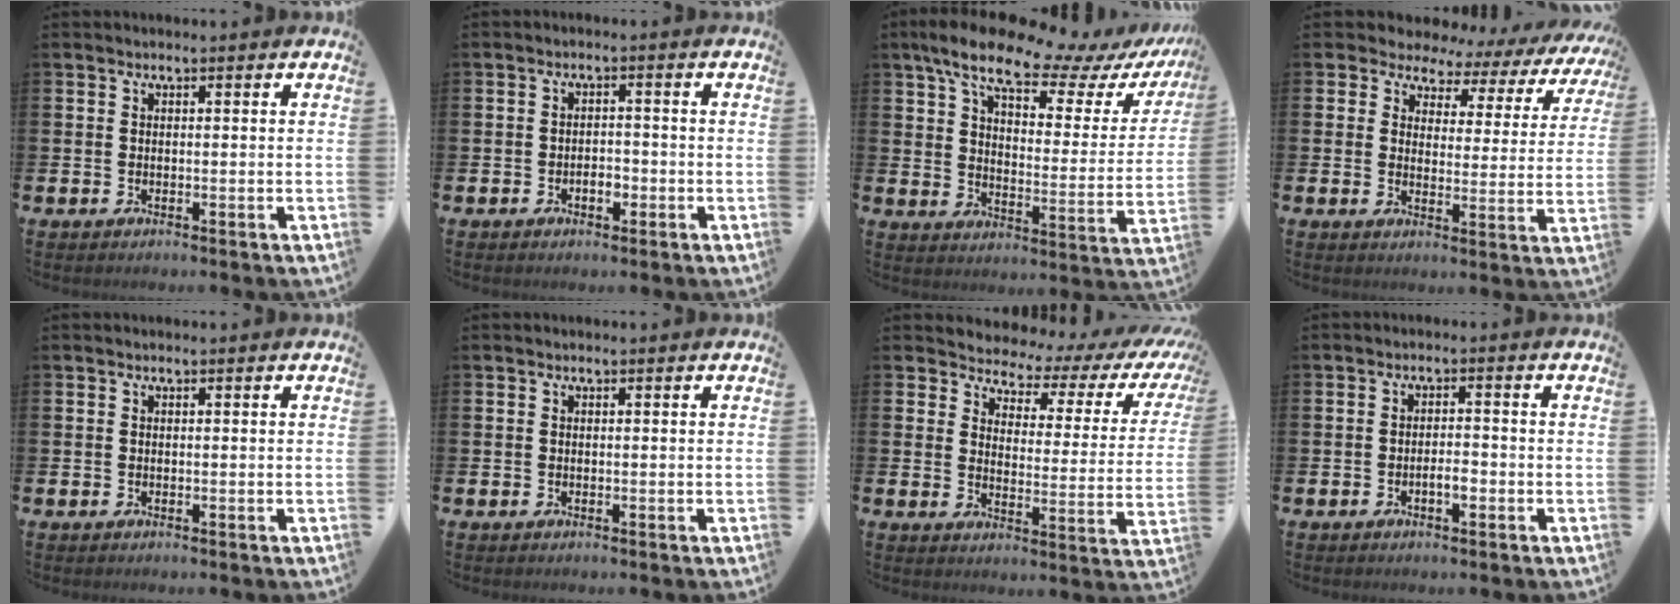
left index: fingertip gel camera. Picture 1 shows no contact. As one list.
[{"total": 2.0, "force": [-0.9, 1.2, 1.3], "torque": [-0.005, -0.005, -0.023]}, {"total": 11.2, "force": [9.1, 3.3, 5.6], "torque": [-0.120, -0.057, 0.149]}, {"total": 3.5, "force": [2.4, 2.5, 0.1], "torque": [-0.020, -0.030, 0.029]}, {"total": 0.0}, {"total": 0.0}, {"total": 3.8, "force": [3.1, 2.0, 0.9], "torque": [-0.033, -0.032, 0.043]}, {"total": 2.1, "force": [-0.9, 0.8, 1.7], "torque": [-0.028, 0.003, -0.020]}]